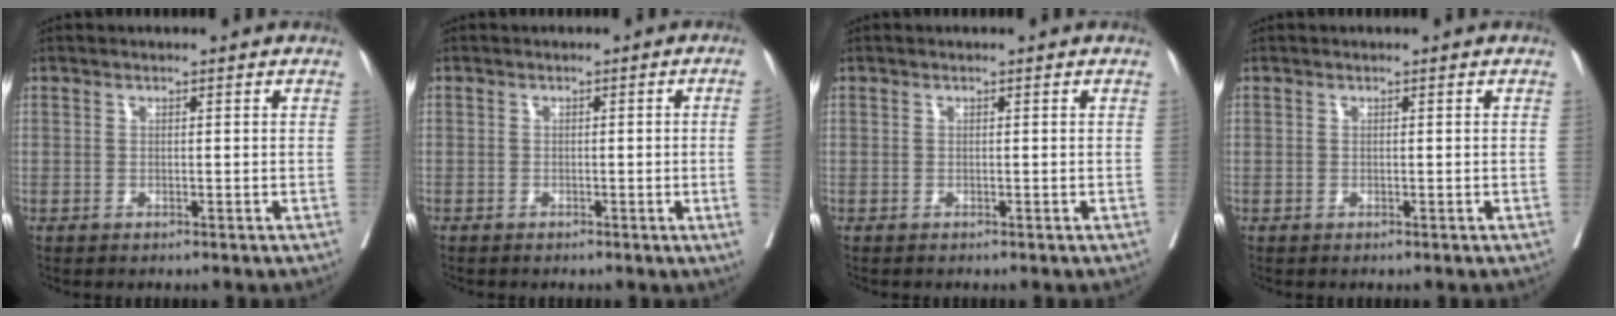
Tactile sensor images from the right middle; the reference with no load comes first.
{"total": 2.8, "force": [-0.4, -1.1, 2.5], "torque": [-0.032, -0.005, -0.006]}
{"total": 0.6, "force": [-0.5, -0.1, 0.3], "torque": [-0.001, 0.002, -0.008]}
{"total": 0.0}